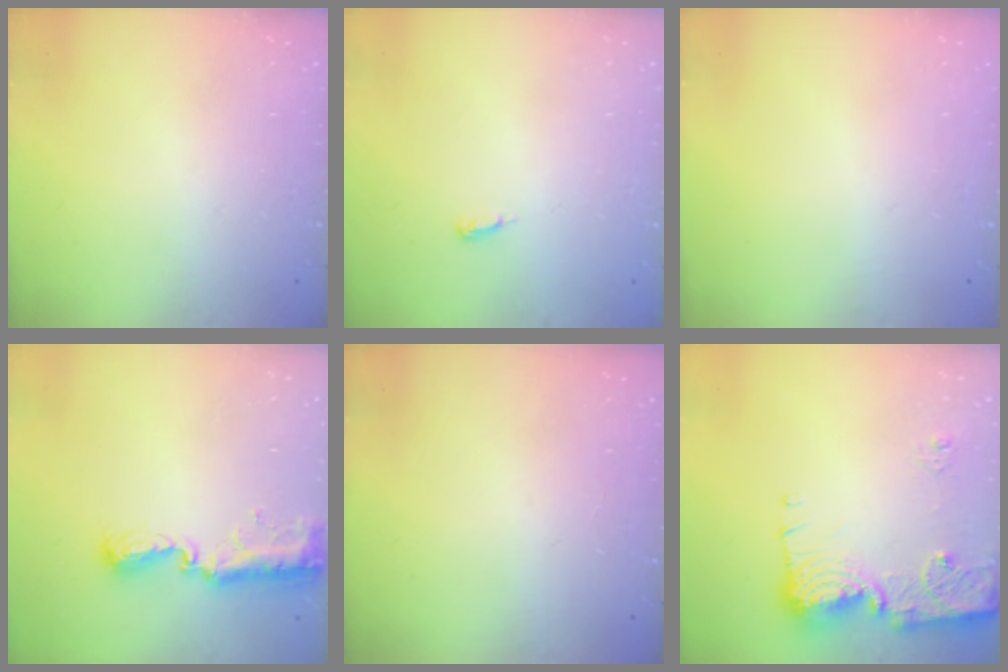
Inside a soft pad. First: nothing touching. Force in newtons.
{"total": 3.5, "press": 3.5, "slide": 0.3}
{"total": 0.0}
{"total": 11.2, "press": 10.1, "slide": 4.8}
{"total": 0.0}
{"total": 14.7, "press": 14.6, "slide": 1.6}